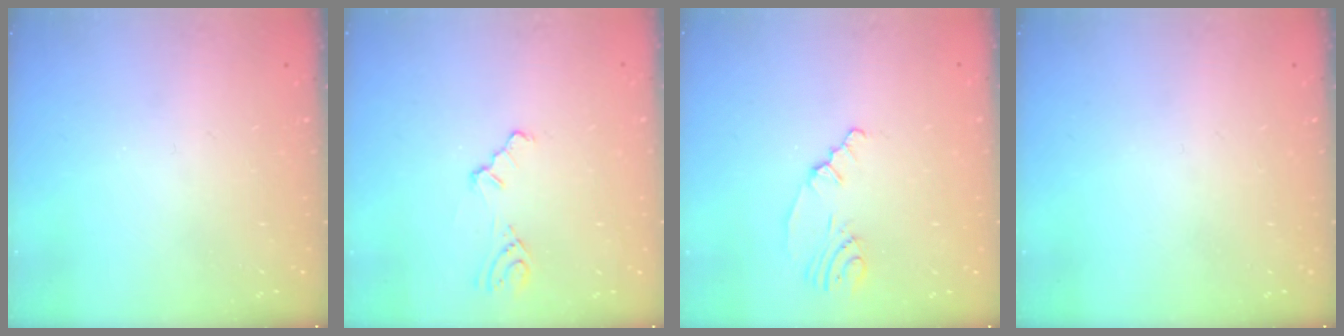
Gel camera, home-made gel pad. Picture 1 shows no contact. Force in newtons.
{"total": 3.0, "press": 2.9, "slide": 0.6}
{"total": 2.2, "press": 1.9, "slide": 1.0}
{"total": 0.0}